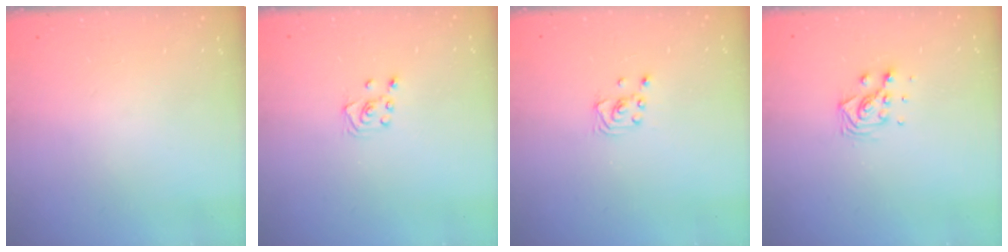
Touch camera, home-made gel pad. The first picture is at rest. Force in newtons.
{"total": 3.0, "press": 3.0, "slide": 0.3}
{"total": 2.2, "press": 2.2, "slide": 0.1}
{"total": 6.2, "press": 6.2, "slide": 1.0}